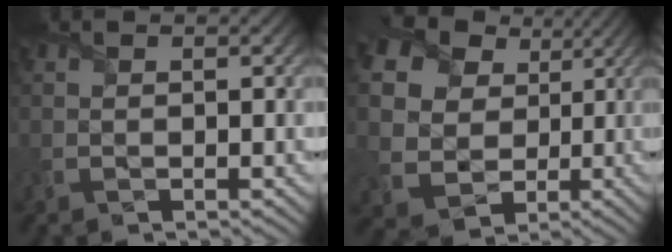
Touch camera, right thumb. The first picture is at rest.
{"total": 16.6, "force": [5.7, 13.5, 7.8], "torque": [-0.247, 0.047, 0.118]}